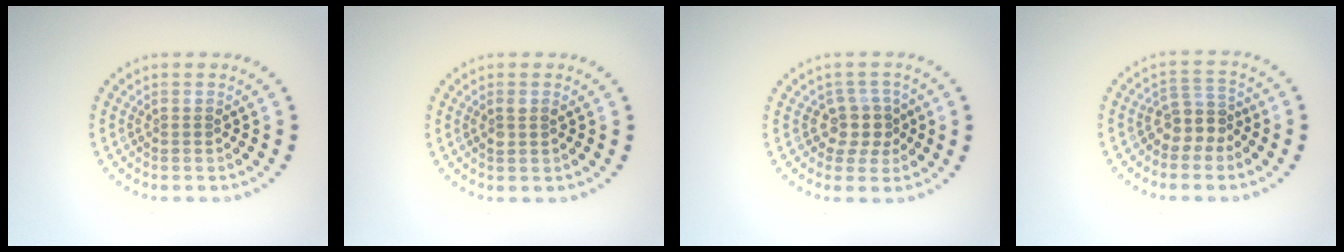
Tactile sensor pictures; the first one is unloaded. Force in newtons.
{"total": 1.2, "press": 1.1, "slide": 0.5}
{"total": 2.5, "press": 1.9, "slide": 1.6}
{"total": 2.8, "press": 2.2, "slide": 1.7}